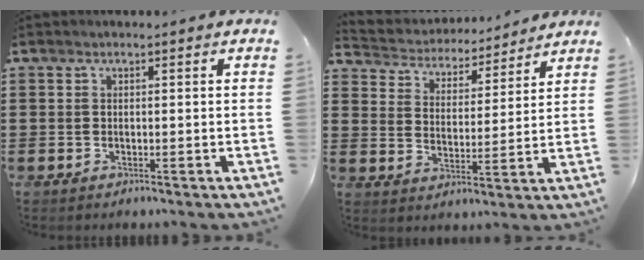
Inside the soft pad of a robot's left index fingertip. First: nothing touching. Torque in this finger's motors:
{"motor_torque": [0.62, 0.60, 0.22, 0.02]}